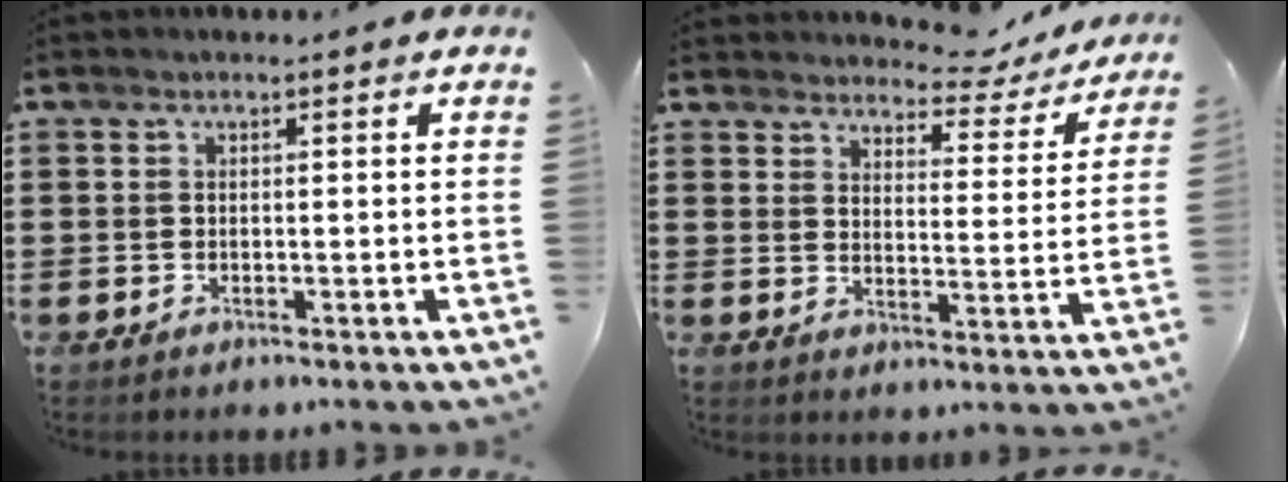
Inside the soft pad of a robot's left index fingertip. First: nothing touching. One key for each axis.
{"total": 4.6, "fx": 4.4, "fy": 1.1, "fz": 0.9, "tx": -0.029, "ty": -0.035, "tz": 0.071}